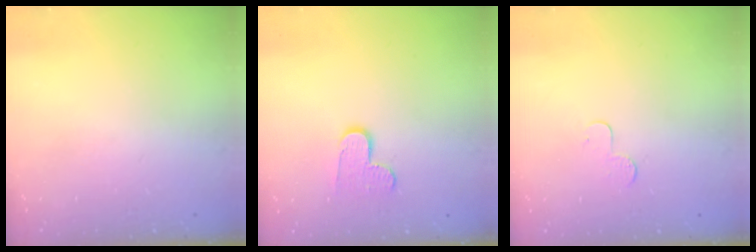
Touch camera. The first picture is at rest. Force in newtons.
{"total": 8.3, "press": 8.3, "slide": 0.6}
{"total": 3.9, "press": 3.9, "slide": 0.4}